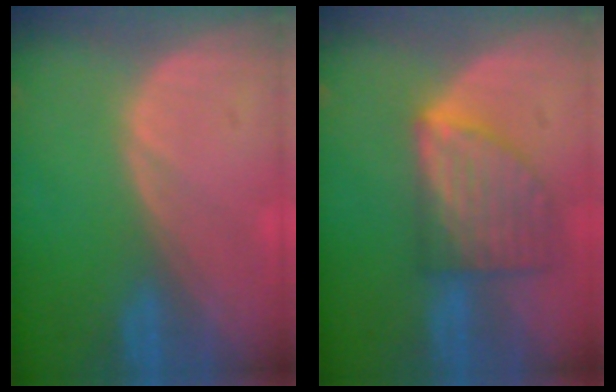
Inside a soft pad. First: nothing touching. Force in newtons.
{"total": 7.8, "press": 7.1, "slide": 3.3}